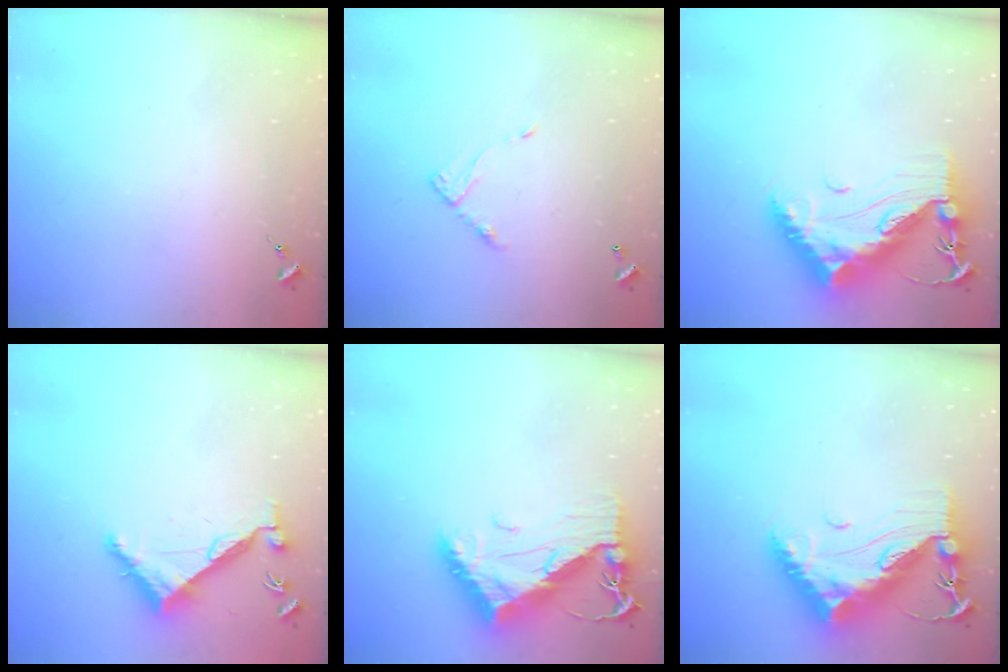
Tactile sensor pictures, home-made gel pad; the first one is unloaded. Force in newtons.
{"total": 7.3, "press": 7.3, "slide": 0.6}
{"total": 19.1, "press": 19.1, "slide": 1.6}
{"total": 6.9, "press": 6.9, "slide": 0.3}
{"total": 12.5, "press": 12.4, "slide": 1.1}
{"total": 19.1, "press": 19.1, "slide": 1.6}